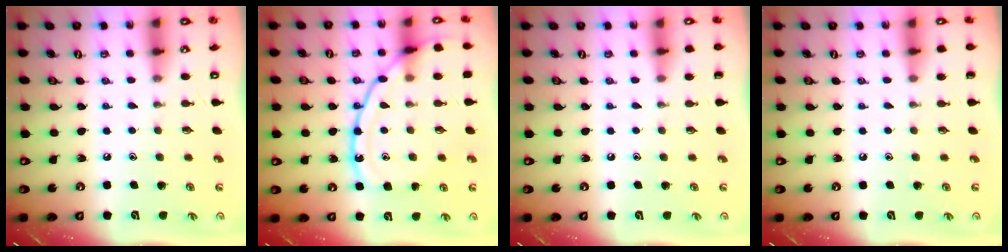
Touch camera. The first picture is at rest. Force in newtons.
{"total": 15.1, "press": 15.0, "slide": 1.4}
{"total": 0.0}
{"total": 0.0}